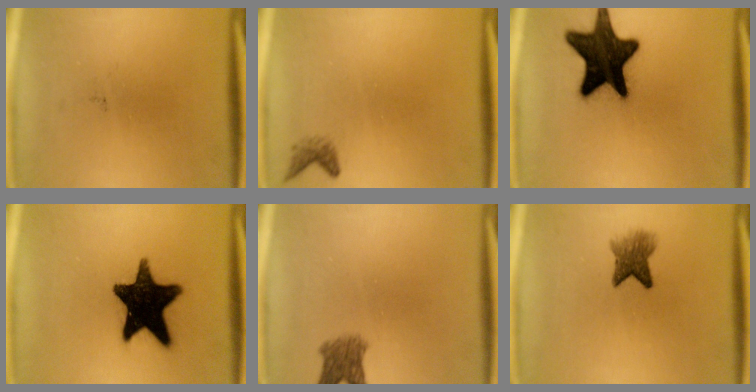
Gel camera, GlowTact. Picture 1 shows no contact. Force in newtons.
{"total": 1.3}
{"total": 17.6}
{"total": 17.4}
{"total": 3.6}
{"total": 4.2}